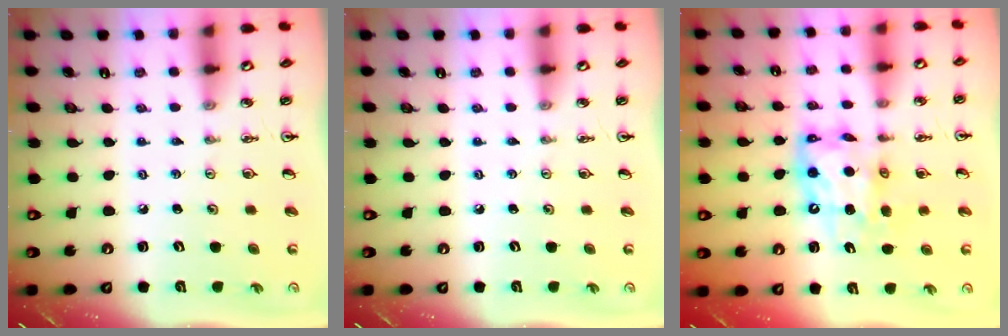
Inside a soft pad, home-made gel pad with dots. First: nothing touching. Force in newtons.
{"total": 0.0}
{"total": 10.4, "press": 10.4, "slide": 1.1}